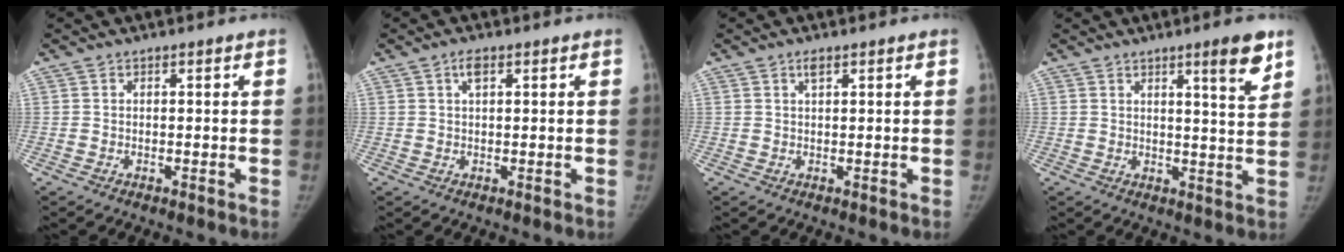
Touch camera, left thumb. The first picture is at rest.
{"total": 2.0, "force": [0.9, 0.8, 1.6], "torque": [-0.029, 0.004, 0.016]}
{"total": 1.3, "force": [0.8, 0.4, 0.9], "torque": [-0.016, 0.002, 0.014]}
{"total": 6.9, "force": [4.3, 0.6, 5.4], "torque": [-0.071, -0.031, 0.061]}